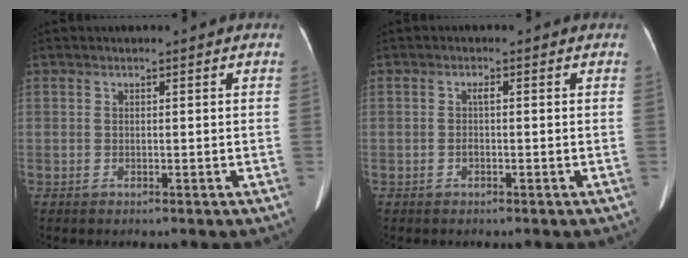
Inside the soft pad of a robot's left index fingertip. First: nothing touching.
{"total": 1.1, "force": [-0.2, 0.2, 1.1], "torque": [-0.017, 0.000, -0.003]}